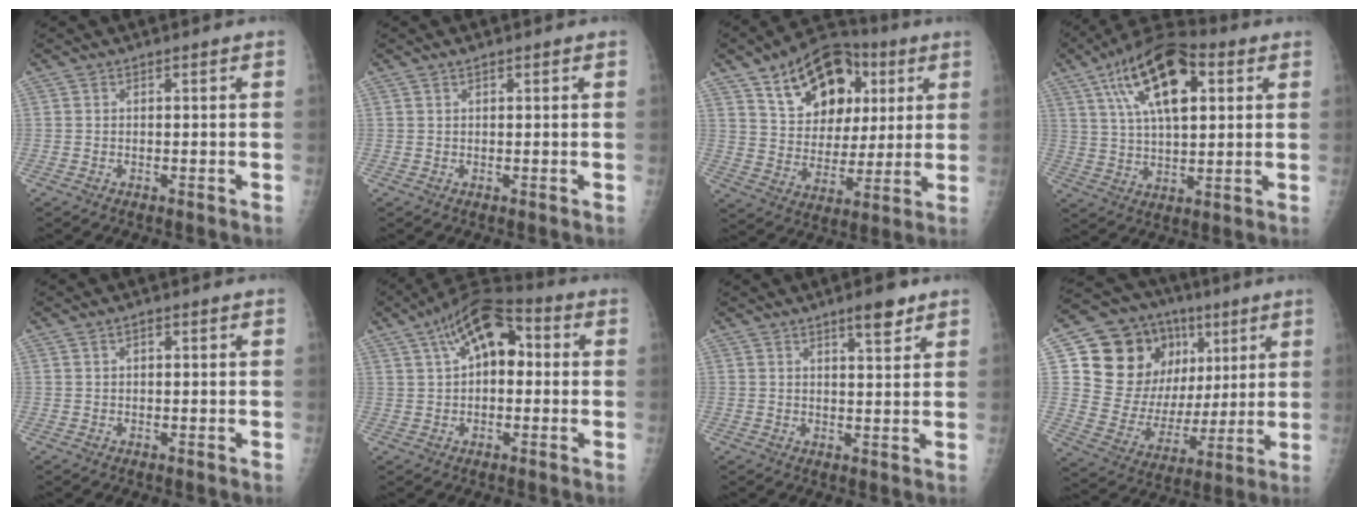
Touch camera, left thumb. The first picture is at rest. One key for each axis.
{"total": 0.7, "fx": 0.5, "fy": 0.4, "fz": 0.3, "tx": 0.000, "ty": -0.001, "tz": 0.008}
{"total": 19.4, "fx": 8.3, "fy": 12.7, "fz": 12.1, "tx": -0.144, "ty": -0.014, "tz": 0.139}
{"total": 17.7, "fx": 6.6, "fy": 8.3, "fz": 14.2, "tx": -0.224, "ty": 0.003, "tz": 0.109}
{"total": 0.8, "fx": 0.3, "fy": 0.5, "fz": 0.6, "tx": -0.003, "ty": 0.001, "tz": 0.005}
{"total": 13.0, "fx": 3.1, "fy": 7.2, "fz": 10.3, "tx": -0.151, "ty": 0.031, "tz": 0.043}
{"total": 5.1, "fx": 3.4, "fy": 1.3, "fz": 3.5, "tx": -0.043, "ty": -0.020, "tz": 0.049}
{"total": 21.9, "fx": 7.9, "fy": 16.7, "fz": 11.7, "tx": -0.131, "ty": 0.010, "tz": 0.154}